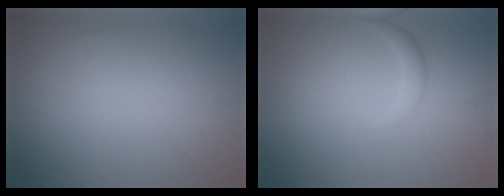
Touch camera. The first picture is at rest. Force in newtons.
{"total": 1.2, "press": 1.2, "slide": 0.0}